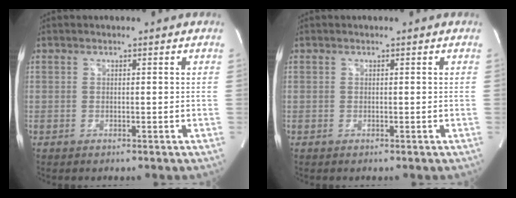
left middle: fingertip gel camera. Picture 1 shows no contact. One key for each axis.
{"total": 0.0}